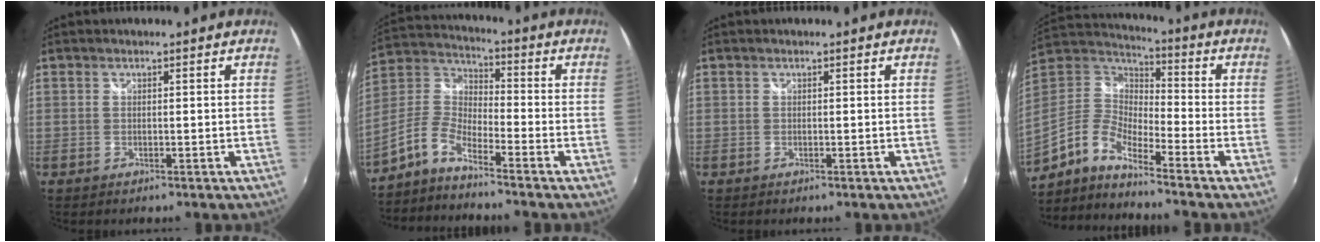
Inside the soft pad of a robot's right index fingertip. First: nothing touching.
{"total": 7.5, "force": [-5.6, 1.7, 4.7], "torque": [-0.112, 0.011, -0.124]}
{"total": 0.0}
{"total": 10.3, "force": [-6.6, 3.1, 7.3], "torque": [-0.133, -0.008, -0.138]}